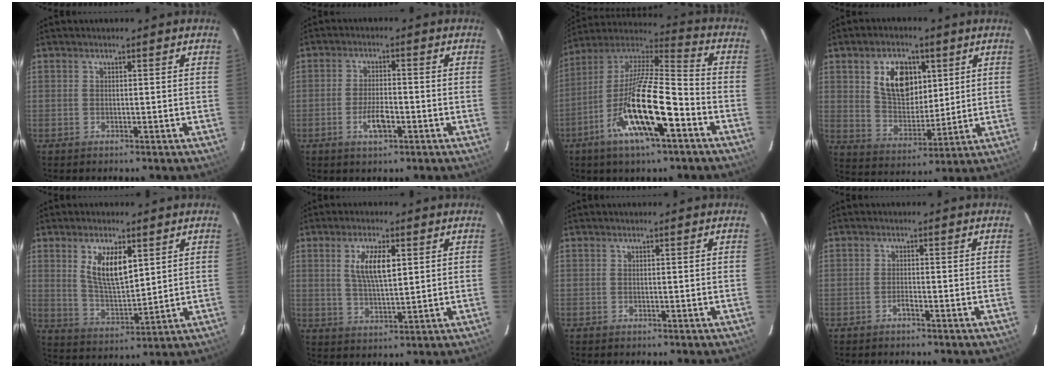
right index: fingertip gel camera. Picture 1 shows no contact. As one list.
[{"total": 5.0, "force": [-2.1, 1.8, 4.1], "torque": [-0.085, -0.001, -0.037]}, {"total": 20.0, "force": [-9.1, 4.7, 17.2], "torque": [-0.322, -0.032, -0.173]}, {"total": 11.8, "force": [4.4, 7.6, 7.9], "torque": [-0.144, 0.014, 0.088]}, {"total": 9.3, "force": [3.8, 3.8, 7.7], "torque": [-0.141, -0.002, 0.080]}, {"total": 7.1, "force": [2.2, 2.4, 6.3], "torque": [-0.117, 0.001, 0.044]}, {"total": 0.0}, {"total": 1.0, "force": [-0.8, 0.1, 0.6], "torque": [-0.014, 0.003, -0.017]}]